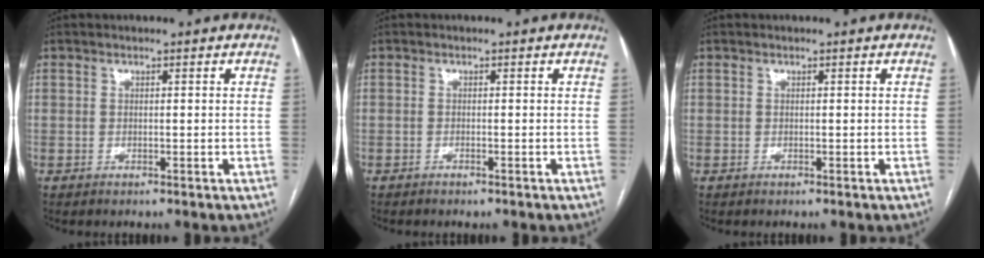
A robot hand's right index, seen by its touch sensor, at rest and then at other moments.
{"total": 0.6, "force": [-0.5, 0.1, 0.3], "torque": [-0.010, -0.002, -0.007]}
{"total": 0.0}